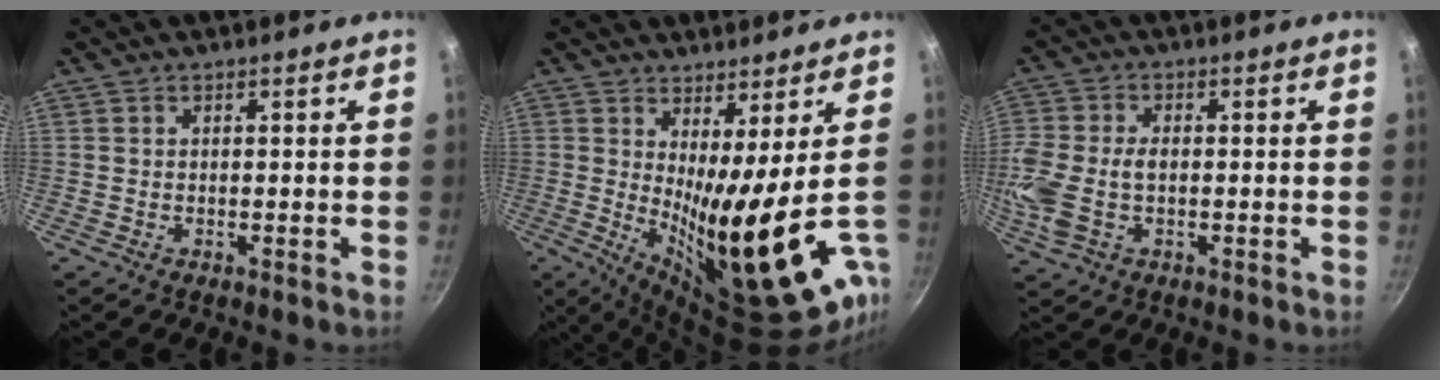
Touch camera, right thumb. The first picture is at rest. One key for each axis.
{"total": 20.1, "fx": -1.2, "fy": 3.5, "fz": 19.8, "tx": -0.270, "ty": -0.045, "tz": 0.007}
{"total": 9.8, "fx": -1.0, "fy": 6.2, "fz": 7.5, "tx": -0.168, "ty": 0.002, "tz": -0.026}